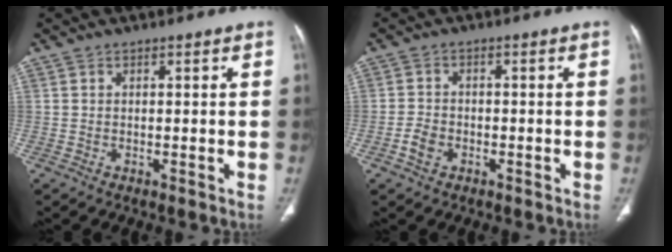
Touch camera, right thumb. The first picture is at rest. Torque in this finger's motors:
{"motor_torque": [-0.16, -0.26, 0.32, 0.14, 0.02]}